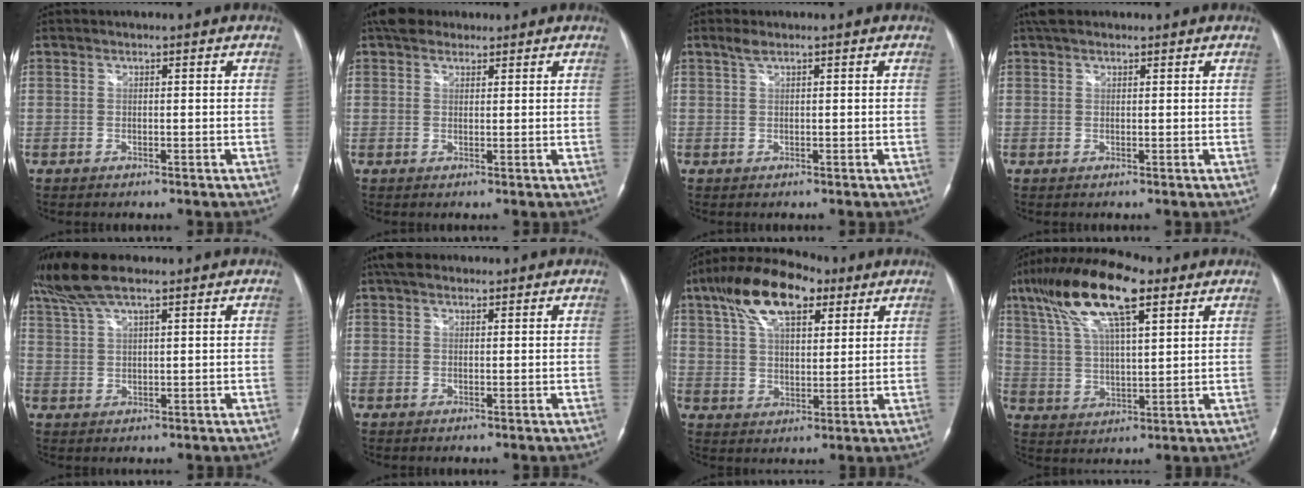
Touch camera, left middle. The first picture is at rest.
{"total": 4.7, "force": [3.6, 2.6, 1.6], "torque": [-0.029, 0.029, 0.063]}
{"total": 1.3, "force": [0.9, 0.3, 0.9], "torque": [-0.019, 0.011, 0.020]}
{"total": 3.2, "force": [2.5, 1.5, 1.5], "torque": [-0.028, 0.026, 0.043]}
{"total": 8.0, "force": [6.2, 1.4, 4.8], "torque": [-0.105, 0.032, 0.120]}
{"total": 3.5, "force": [2.5, 1.9, 1.5], "torque": [-0.030, 0.026, 0.043]}
{"total": 14.4, "force": [8.2, 6.0, 10.3], "torque": [-0.198, 0.040, 0.147]}
{"total": 15.8, "force": [8.9, 4.1, 12.3], "torque": [-0.243, 0.036, 0.164]}